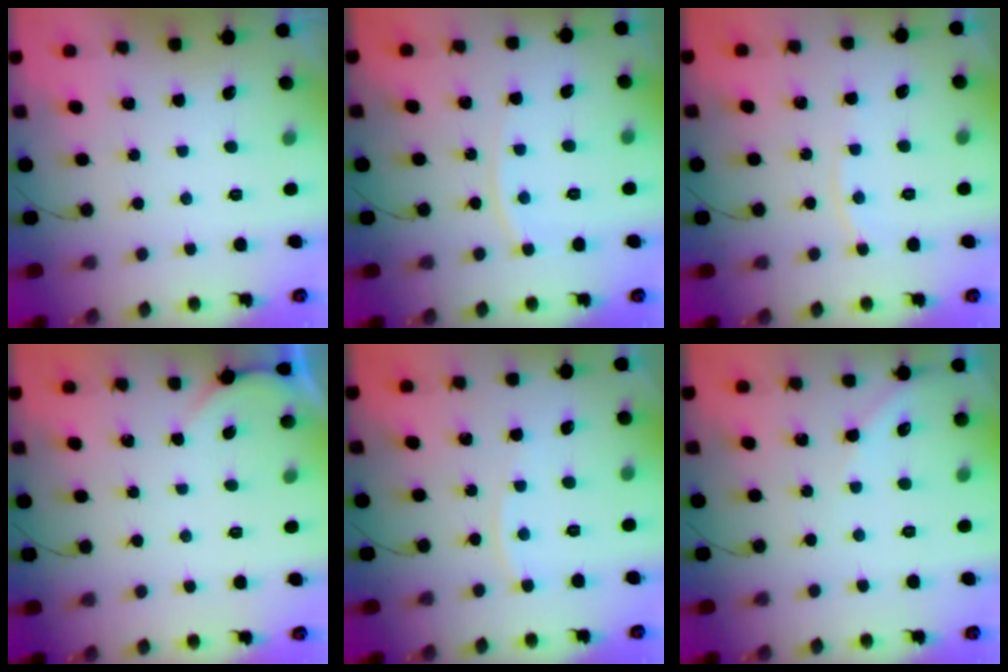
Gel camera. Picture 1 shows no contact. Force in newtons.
{"total": 5.2, "press": 5.2, "slide": 0.7}
{"total": 4.5, "press": 4.5, "slide": 0.5}
{"total": 0.0}
{"total": 2.8, "press": 2.7, "slide": 0.4}
{"total": 3.1, "press": 3.1, "slide": 0.5}